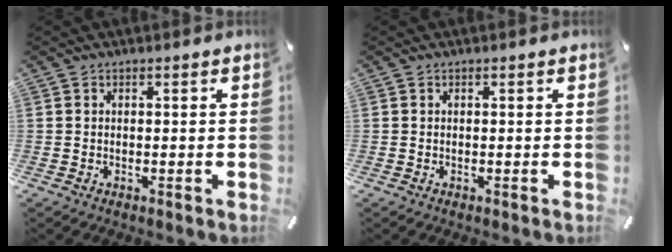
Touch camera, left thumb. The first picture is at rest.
{"total": 0.0}